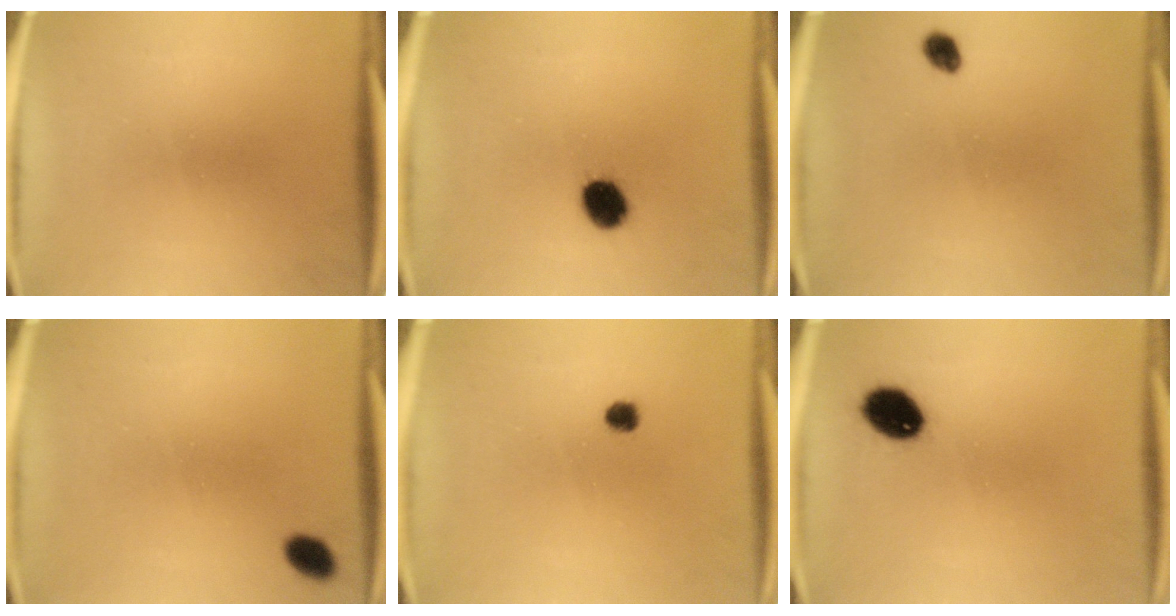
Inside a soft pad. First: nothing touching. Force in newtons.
{"total": 7.1}
{"total": 2.0}
{"total": 3.2}
{"total": 2.0}
{"total": 8.1}